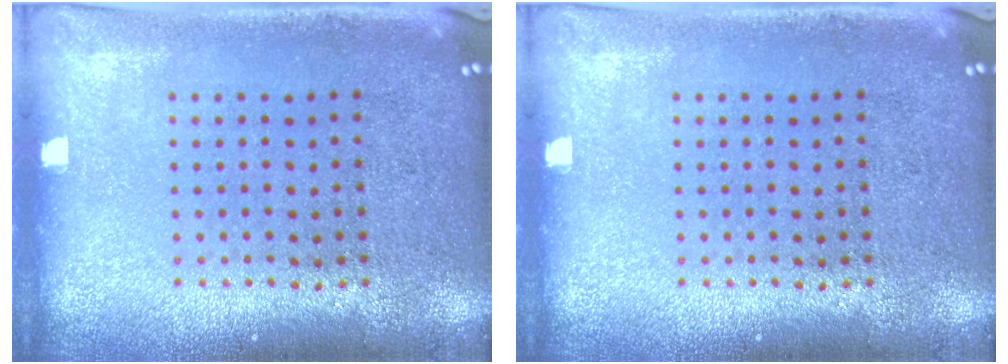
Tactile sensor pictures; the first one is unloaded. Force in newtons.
{"total": 0.0}